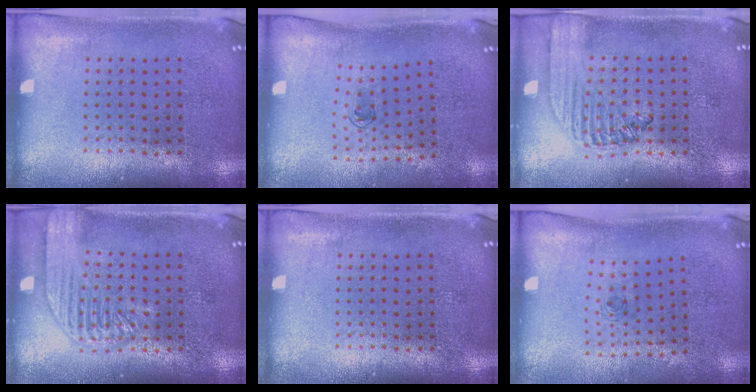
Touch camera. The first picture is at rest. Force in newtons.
{"total": 0.6, "press": 0.3, "slide": 0.5}
{"total": 1.5, "press": 1.4, "slide": 0.5}
{"total": 2.0, "press": 2.0, "slide": 0.2}
{"total": 0.0}
{"total": 0.6, "press": 0.2, "slide": 0.5}